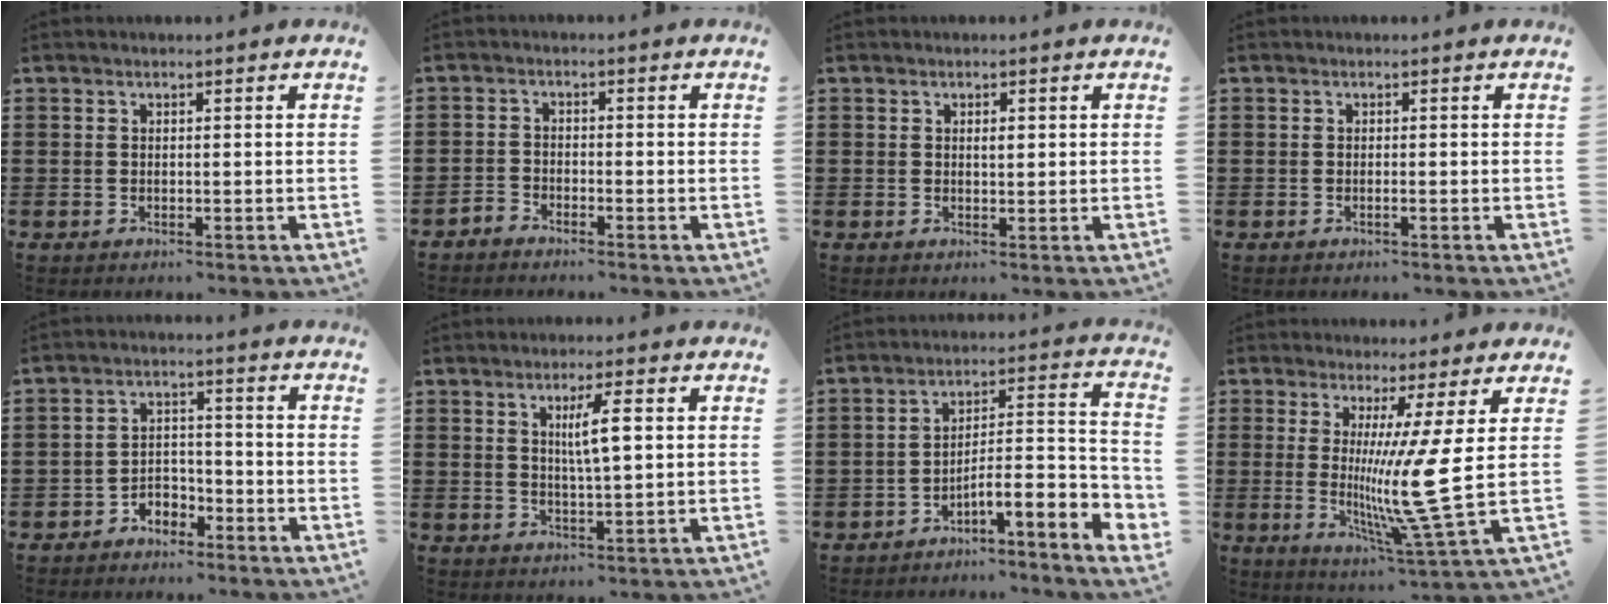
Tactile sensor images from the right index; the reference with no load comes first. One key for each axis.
{"total": 1.7, "fx": -1.7, "fy": 0.1, "fz": 0.0, "tx": -0.006, "ty": 0.004, "tz": -0.037}
{"total": 1.2, "fx": 0.3, "fy": 0.4, "fz": 1.1, "tx": -0.021, "ty": 0.005, "tz": 0.004}
{"total": 0.6, "fx": -0.2, "fy": -0.3, "fz": 0.5, "tx": -0.009, "ty": -0.005, "tz": -0.003}
{"total": 3.3, "fx": -2.8, "fy": 1.6, "fz": 0.6, "tx": -0.017, "ty": 0.008, "tz": -0.058}
{"total": 4.8, "fx": 1.3, "fy": 0.7, "fz": 4.5, "tx": -0.083, "ty": 0.001, "tz": 0.017}
{"total": 6.3, "fx": -4.9, "fy": 0.0, "fz": 3.9, "tx": -0.063, "ty": -0.019, "tz": -0.099}
{"total": 12.2, "fx": 0.6, "fy": -1.6, "fz": 12.1, "tx": -0.227, "ty": -0.042, "tz": -0.003}